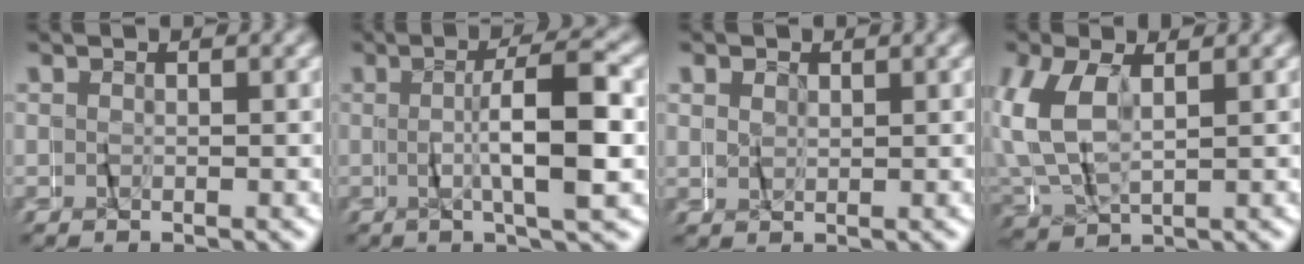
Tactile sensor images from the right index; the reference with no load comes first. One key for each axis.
{"total": 6.0, "fx": 0.0, "fy": -0.1, "fz": 6.0, "tx": -0.087, "ty": 0.014, "tz": -0.004}
{"total": 0.7, "fx": 0.4, "fy": 0.3, "fz": -0.5, "tx": 0.009, "ty": 0.003, "tz": 0.008}
{"total": 5.0, "fx": 1.0, "fy": 3.7, "fz": 3.1, "tx": -0.101, "ty": -0.005, "tz": 0.022}